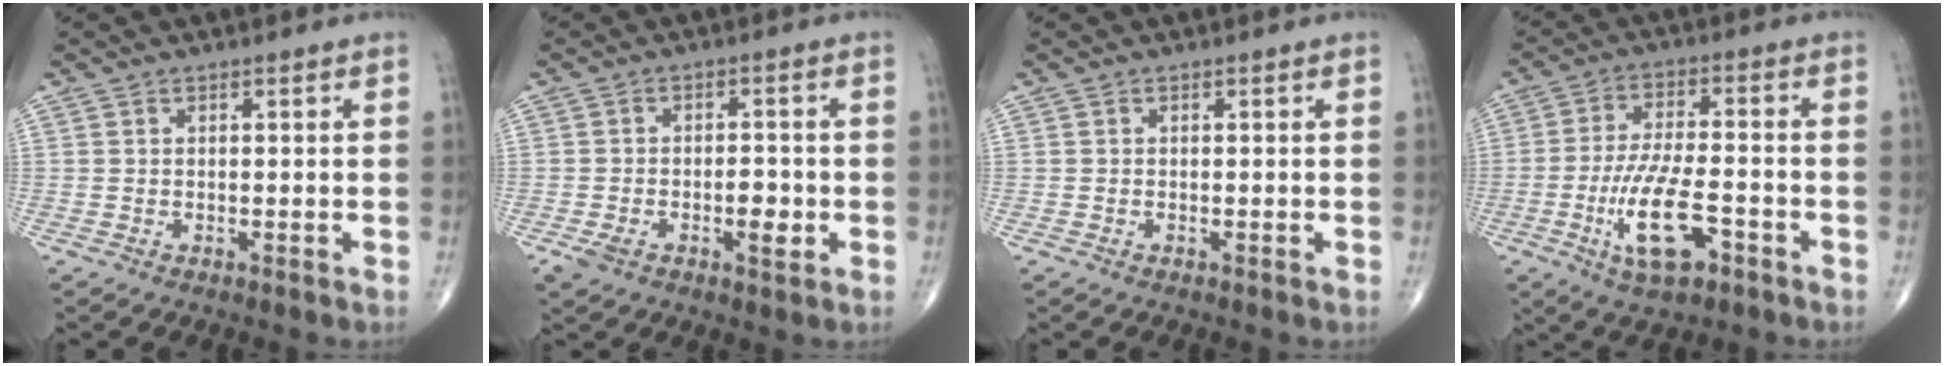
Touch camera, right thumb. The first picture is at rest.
{"total": 6.3, "force": [-1.8, 3.3, 5.1], "torque": [-0.079, 0.015, -0.023]}
{"total": 0.0}
{"total": 12.1, "force": [-4.7, 4.5, 10.1], "torque": [-0.194, 0.018, -0.078]}